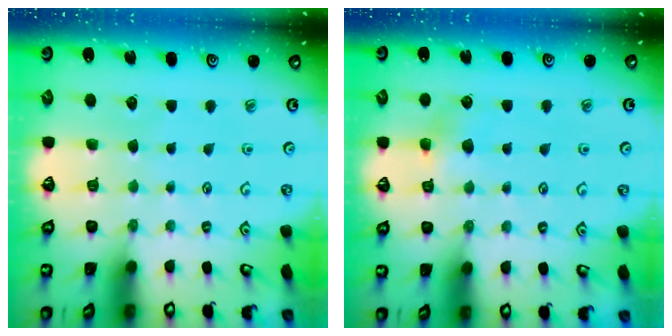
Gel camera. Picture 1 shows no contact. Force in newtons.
{"total": 5.2, "press": 5.2, "slide": 0.5}